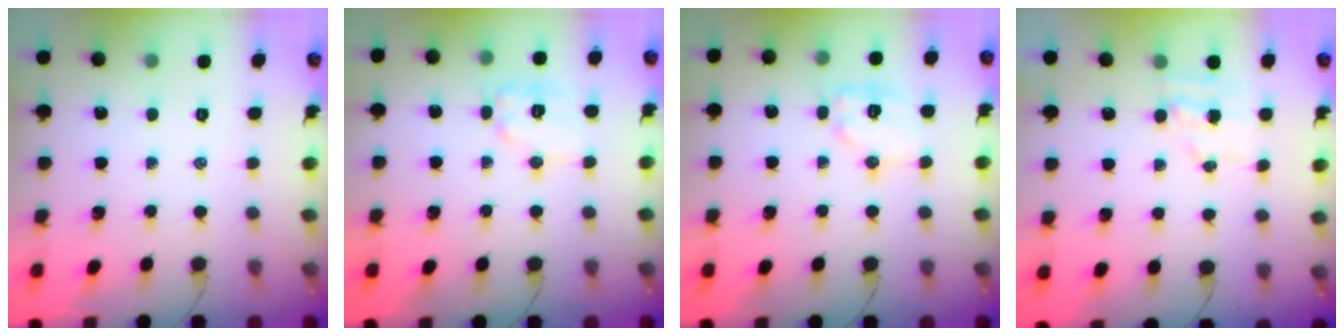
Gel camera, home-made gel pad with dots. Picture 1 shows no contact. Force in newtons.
{"total": 9.5, "press": 9.5, "slide": 0.2}
{"total": 9.4, "press": 9.4, "slide": 0.4}
{"total": 4.5, "press": 4.3, "slide": 1.0}